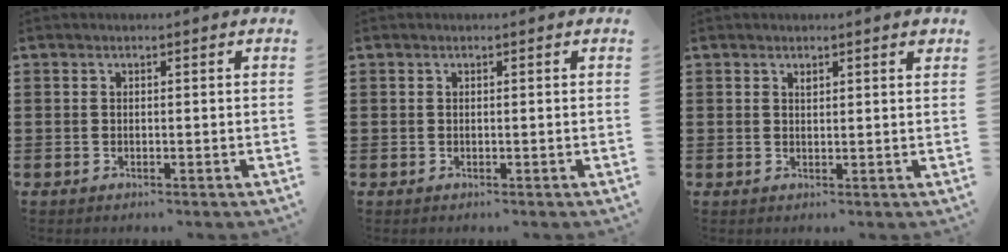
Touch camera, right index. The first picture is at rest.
{"total": 0.0}
{"total": 1.1, "force": [0.8, 0.3, 0.7], "torque": [0.001, -0.005, 0.010]}